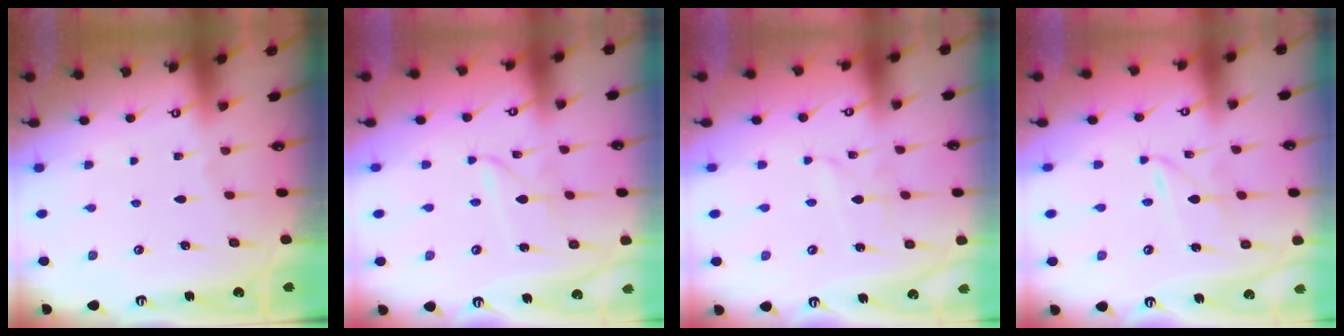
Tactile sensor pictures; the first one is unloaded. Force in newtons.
{"total": 2.4, "press": 2.4, "slide": 0.3}
{"total": 1.7, "press": 1.7, "slide": 0.2}
{"total": 2.3, "press": 2.3, "slide": 0.3}